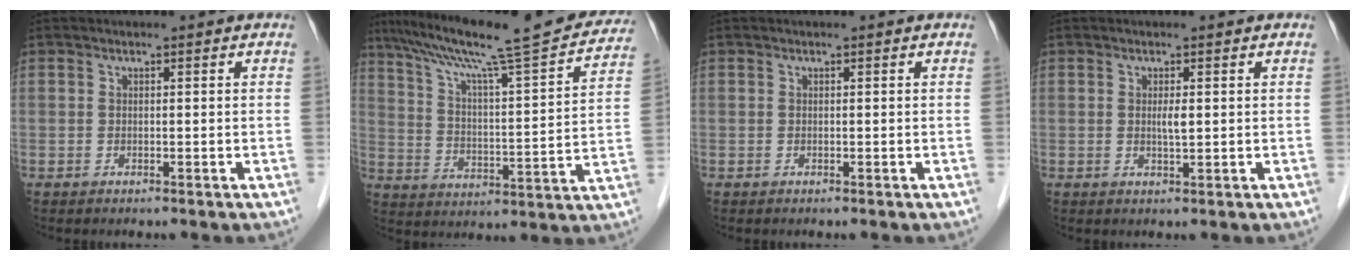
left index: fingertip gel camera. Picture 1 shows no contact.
{"total": 23.6, "force": [20.0, 2.0, 12.4], "torque": [-0.201, 0.003, 0.279]}
{"total": 0.0}
{"total": 1.5, "force": [0.3, 0.2, 1.5], "torque": [-0.028, -0.001, 0.005]}